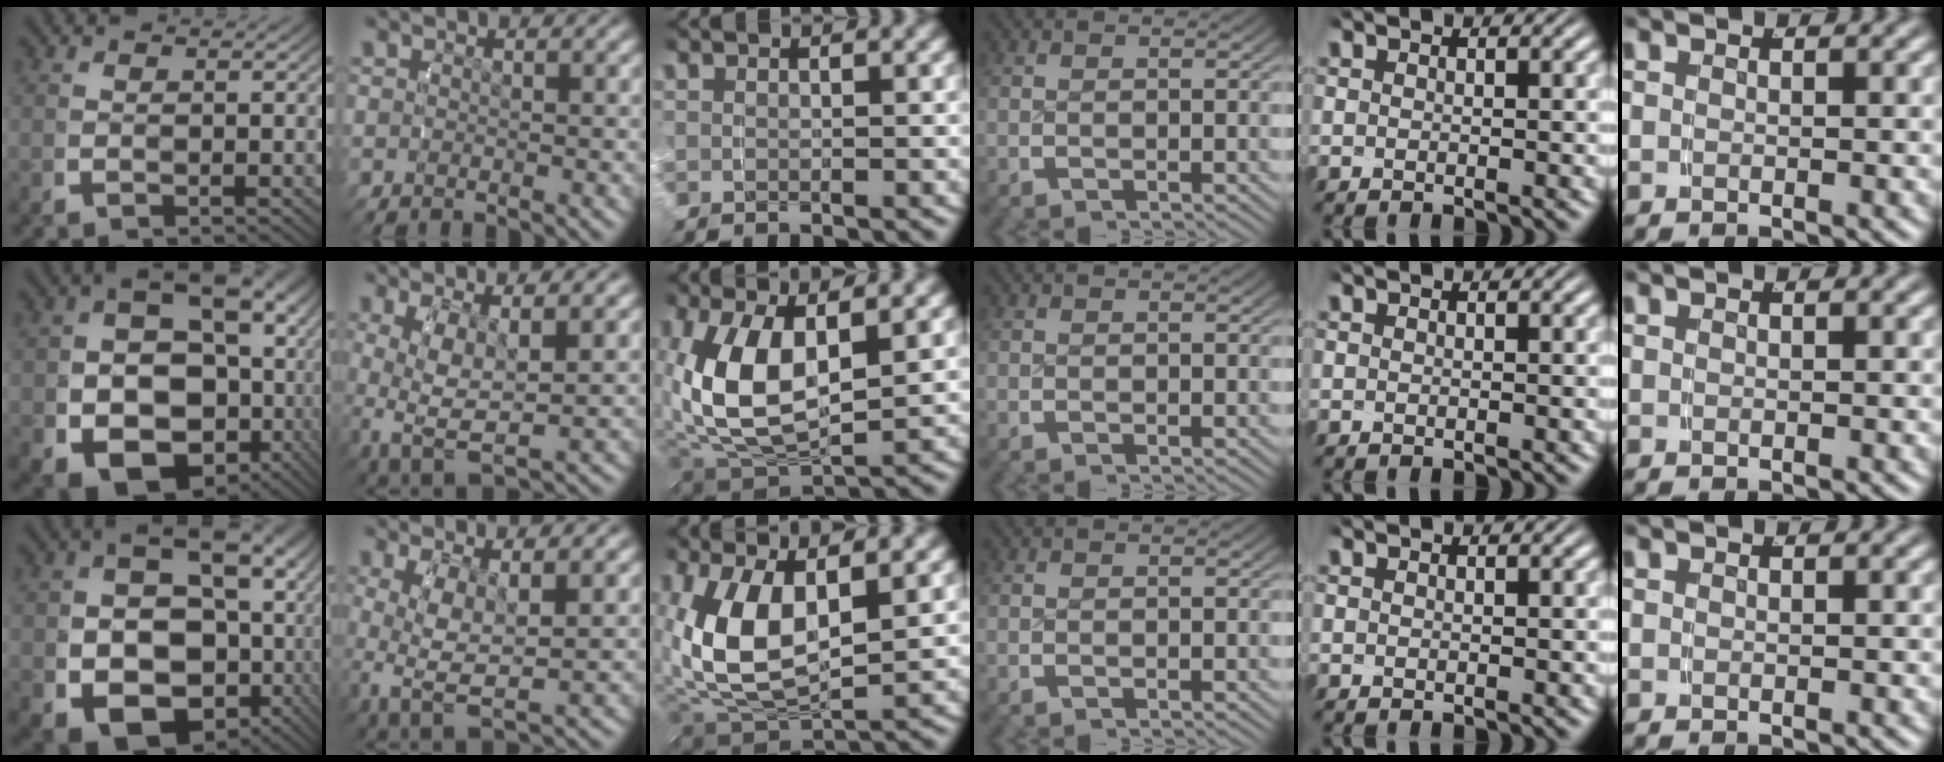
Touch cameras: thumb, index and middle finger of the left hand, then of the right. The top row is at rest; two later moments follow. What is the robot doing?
{"motion": "grasp_and_lifting", "object": "towel"}